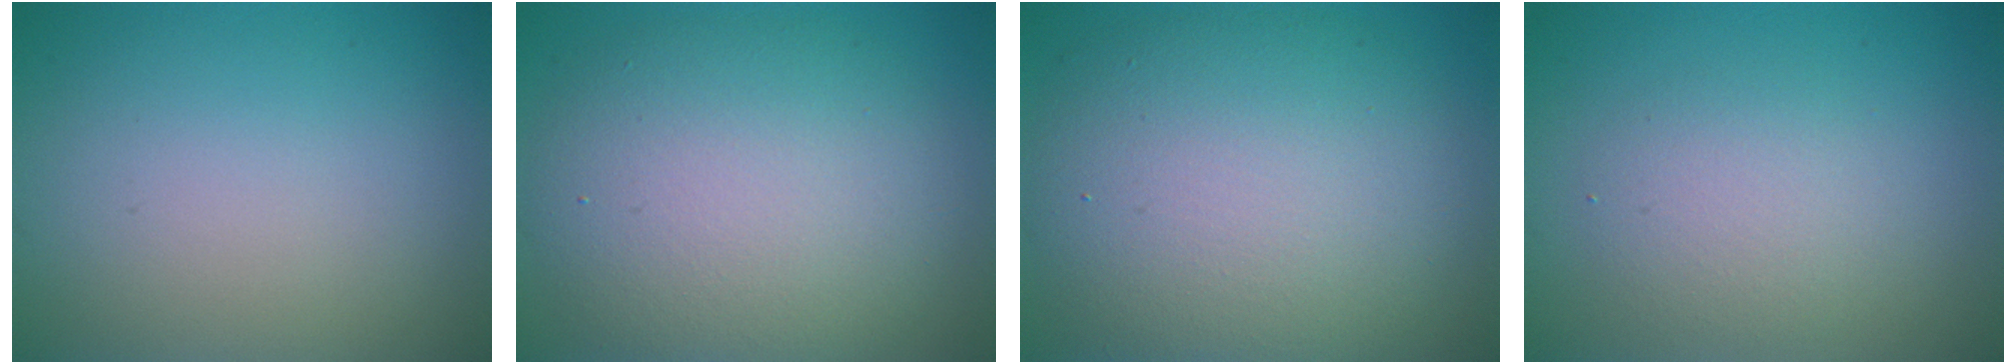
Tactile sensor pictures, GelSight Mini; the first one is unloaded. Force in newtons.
{"total": 9.0, "press": 9.0, "slide": 0.2}
{"total": 10.6, "press": 10.6, "slide": 0.6}
{"total": 2.7, "press": 2.7, "slide": 0.1}